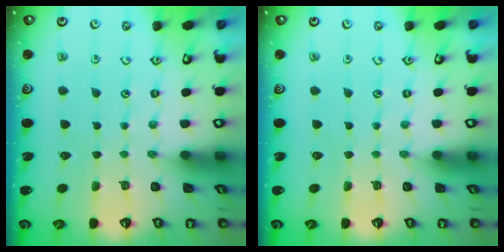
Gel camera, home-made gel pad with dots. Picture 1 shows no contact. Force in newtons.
{"total": 0.0}